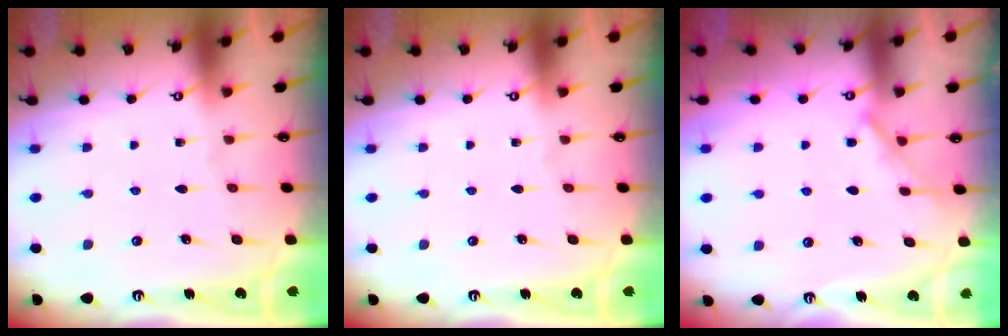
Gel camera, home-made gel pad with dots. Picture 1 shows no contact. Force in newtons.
{"total": 0.0}
{"total": 4.2, "press": 4.2, "slide": 0.6}